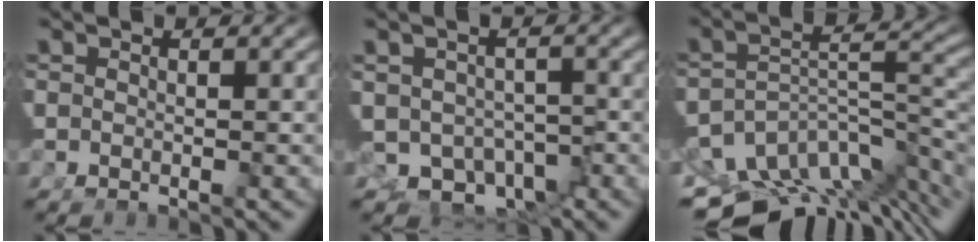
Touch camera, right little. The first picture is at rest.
{"total": 10.2, "force": [-3.6, 8.7, 4.0], "torque": [-0.085, -0.050, -0.048]}
{"total": 14.3, "force": [-8.1, 7.7, 8.9], "torque": [-0.120, -0.055, -0.108]}